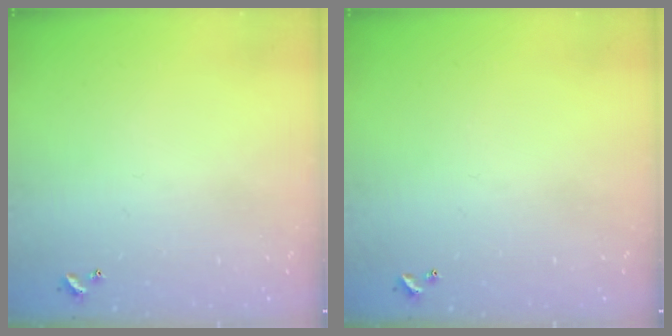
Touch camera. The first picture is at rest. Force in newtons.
{"total": 0.0}